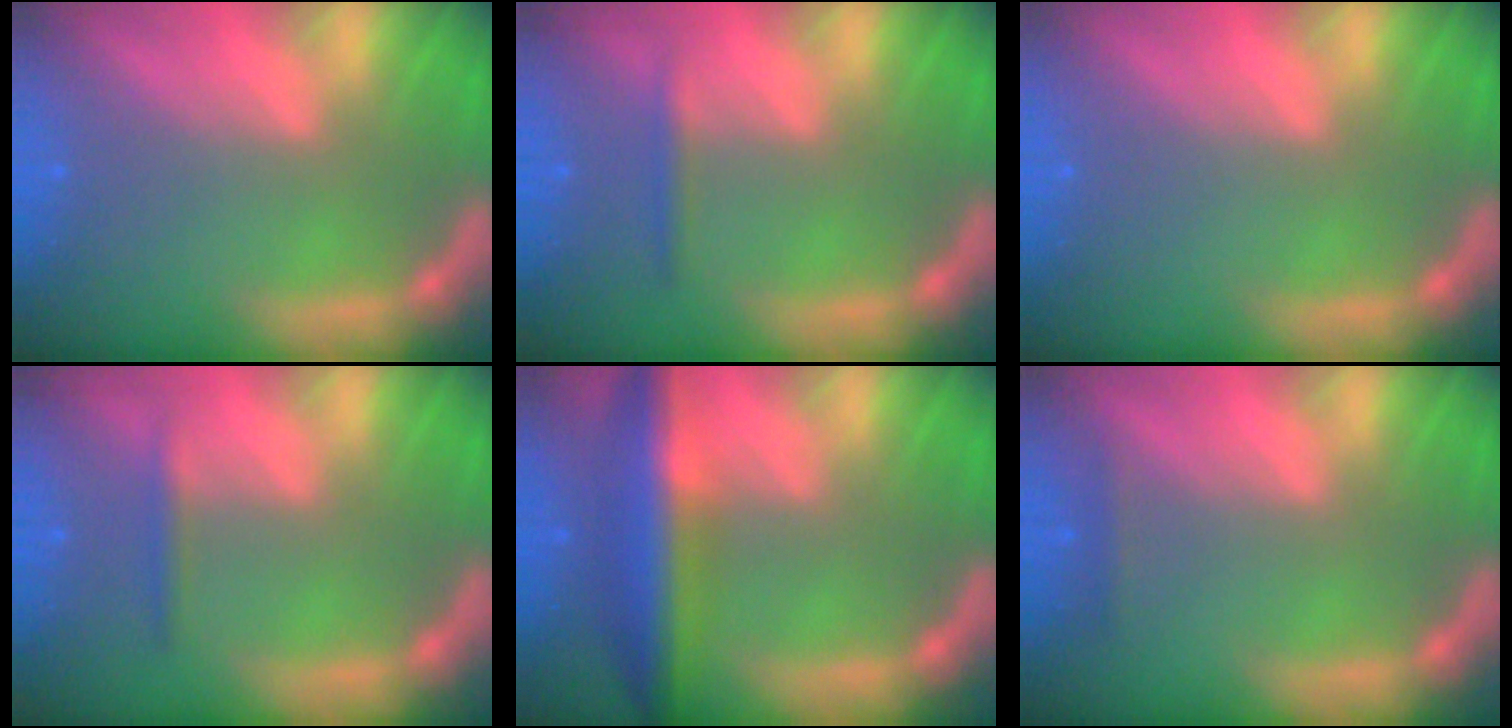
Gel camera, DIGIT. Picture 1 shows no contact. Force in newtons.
{"total": 1.4}
{"total": 0.0}
{"total": 1.4}
{"total": 7.5}
{"total": 0.9}